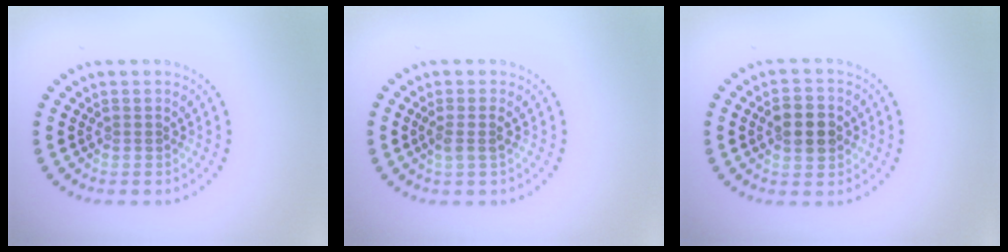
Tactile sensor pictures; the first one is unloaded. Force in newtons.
{"total": 1.5, "press": 1.3, "slide": 0.8}
{"total": 3.8, "press": 3.8, "slide": 0.0}